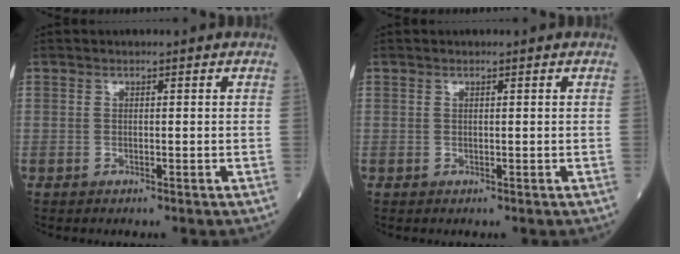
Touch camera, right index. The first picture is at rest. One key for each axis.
{"total": 0.0}